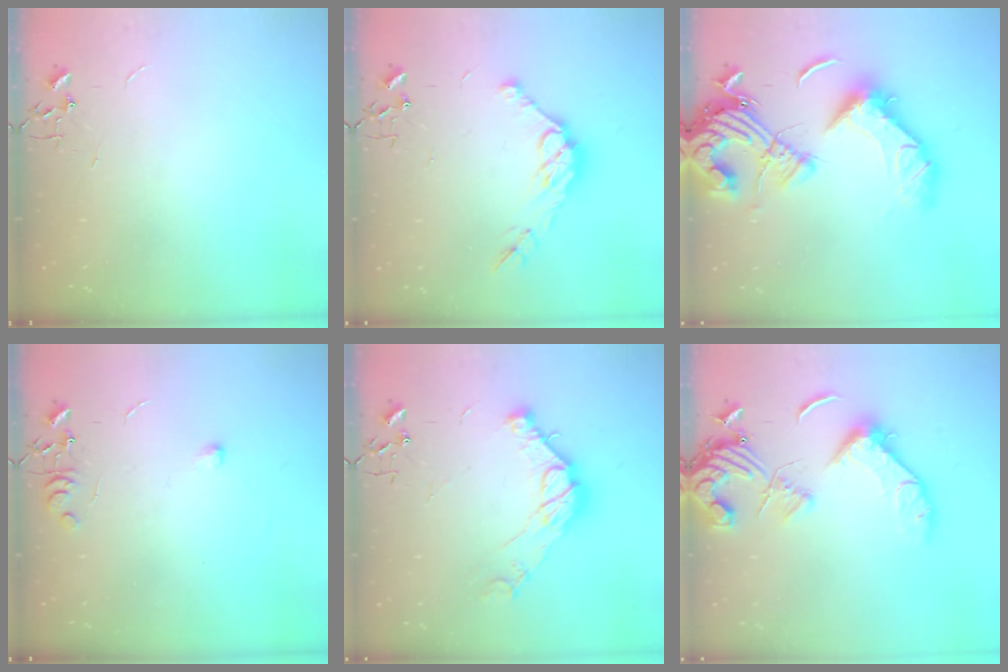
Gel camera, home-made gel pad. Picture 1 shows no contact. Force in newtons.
{"total": 10.9, "press": 10.8, "slide": 0.9}
{"total": 22.4, "press": 22.2, "slide": 3.4}
{"total": 6.9, "press": 6.8, "slide": 0.9}
{"total": 13.0, "press": 13.0, "slide": 0.8}
{"total": 14.5, "press": 14.4, "slide": 2.0}